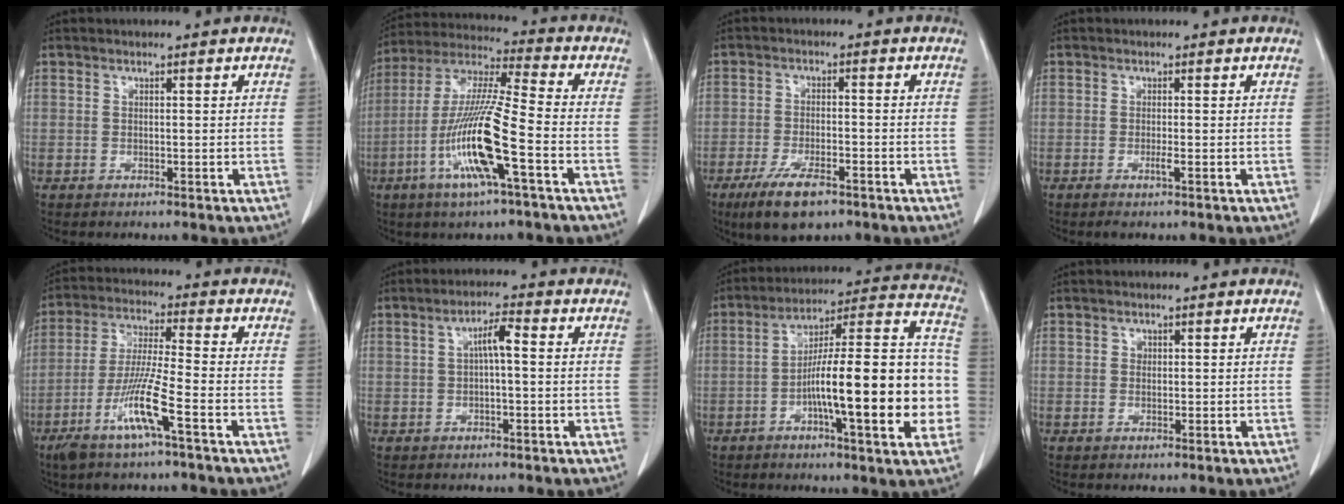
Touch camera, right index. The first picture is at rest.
{"total": 15.8, "force": [-5.4, 0.7, 14.8], "torque": [-0.303, -0.011, -0.107]}
{"total": 8.8, "force": [-5.4, 3.0, 6.1], "torque": [-0.118, -0.012, -0.090]}
{"total": 1.4, "force": [-0.6, 0.2, 1.3], "torque": [-0.025, -0.001, -0.011]}
{"total": 11.0, "force": [-5.2, -0.2, 9.7], "torque": [-0.196, -0.019, -0.106]}
{"total": 4.1, "force": [0.5, 1.0, 3.9], "torque": [-0.073, 0.014, 0.007]}
{"total": 22.7, "force": [-5.0, 3.6, 21.9], "torque": [-0.273, 0.028, -0.074]}
{"total": 1.0, "force": [0.1, 0.8, 0.4], "torque": [-0.012, 0.007, 0.005]}